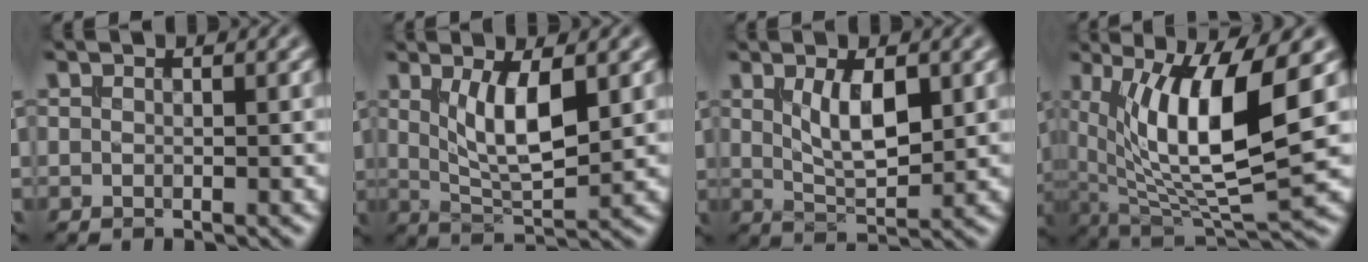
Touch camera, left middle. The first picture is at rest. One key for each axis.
{"total": 5.5, "fx": 1.5, "fy": 1.8, "fz": 4.9, "tx": -0.093, "ty": -0.012, "tz": 0.033}
{"total": 4.3, "fx": 1.3, "fy": 1.6, "fz": 3.8, "tx": -0.077, "ty": -0.004, "tz": 0.027}
{"total": 11.0, "fx": 2.8, "fy": 3.0, "fz": 10.2, "tx": -0.171, "ty": -0.008, "tz": 0.054}